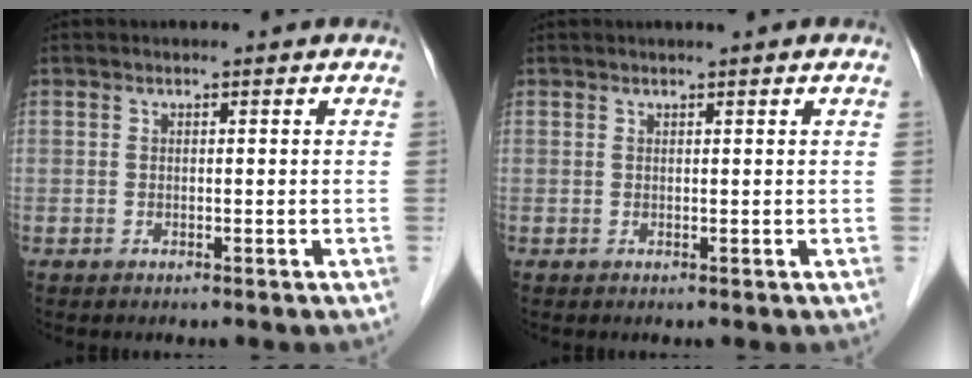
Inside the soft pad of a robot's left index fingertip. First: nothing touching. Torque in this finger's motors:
{"motor_torque": [0.33, -0.47, 0.35, 0.04]}